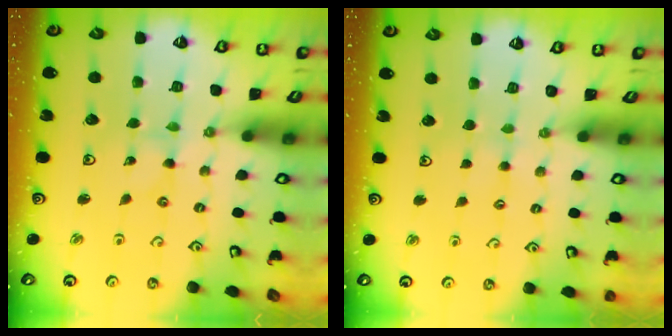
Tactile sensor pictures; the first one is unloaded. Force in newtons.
{"total": 2.4, "press": 2.4, "slide": 0.3}